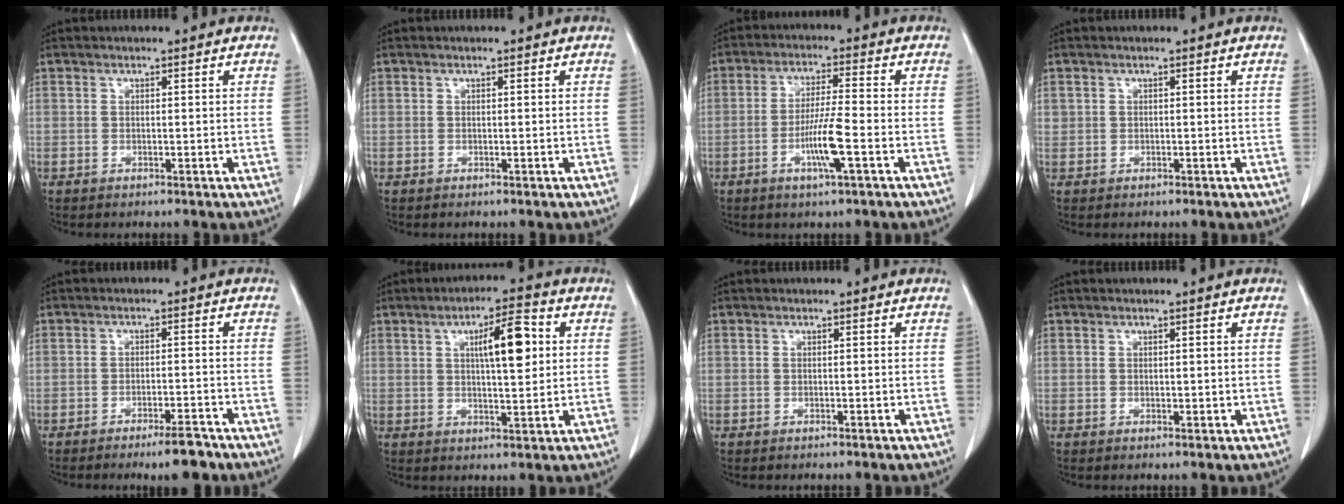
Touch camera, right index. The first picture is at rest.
{"total": 0.0}
{"total": 6.8, "force": [-2.4, -0.1, 6.4], "torque": [-0.121, -0.006, -0.044]}
{"total": 0.5, "force": [0.2, 0.5, 0.0], "torque": [0.009, 0.006, 0.003]}
{"total": 4.8, "force": [-3.7, 0.6, 3.0], "torque": [-0.042, -0.004, -0.055]}
{"total": 8.4, "force": [2.2, 1.9, 7.9], "torque": [-0.124, 0.010, 0.037]}
{"total": 0.0}
{"total": 0.7, "force": [0.3, 0.5, 0.4], "torque": [-0.001, -0.001, 0.008]}